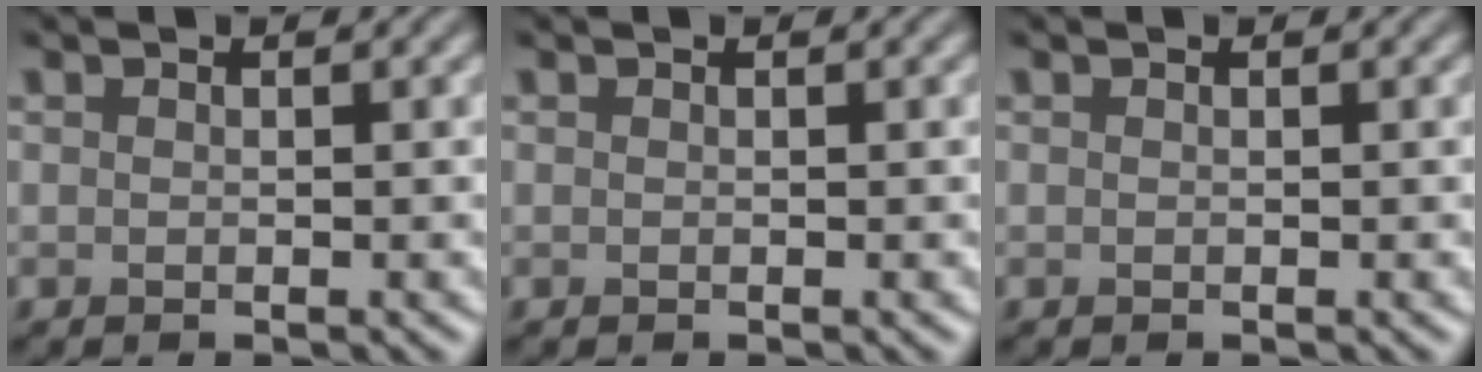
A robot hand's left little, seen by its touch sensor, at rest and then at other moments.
{"total": 0.0}
{"total": 0.0}